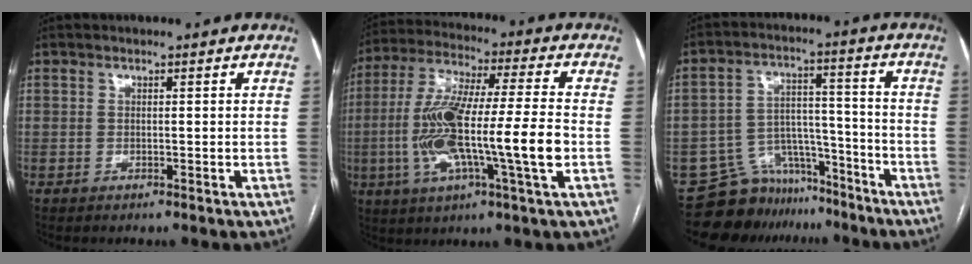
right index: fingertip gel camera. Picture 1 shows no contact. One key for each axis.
{"total": 17.3, "fx": -3.0, "fy": 1.1, "fz": 17.0, "tx": -0.332, "ty": 0.002, "tz": -0.056}
{"total": 10.5, "fx": -9.0, "fy": 5.5, "fz": 0.4, "tx": 0.006, "ty": 0.059, "tz": -0.145}